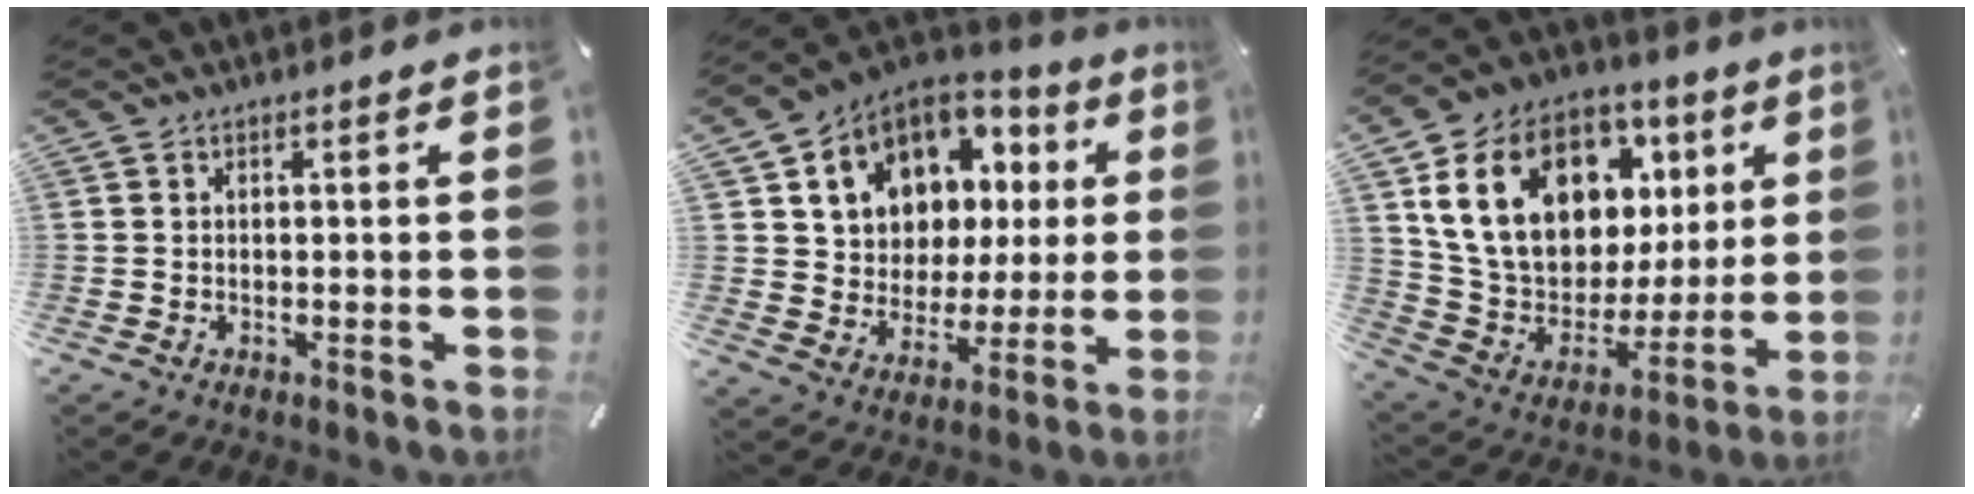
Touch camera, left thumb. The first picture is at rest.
{"total": 10.2, "force": [5.2, 8.6, 2.0], "torque": [-0.058, -0.056, 0.106]}
{"total": 21.4, "force": [8.9, 15.2, 12.1], "torque": [-0.224, -0.033, 0.171]}